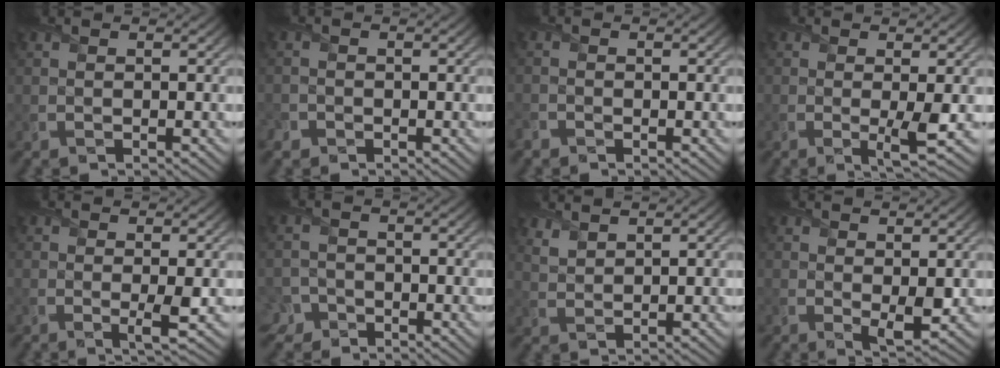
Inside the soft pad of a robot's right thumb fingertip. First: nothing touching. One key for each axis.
{"total": 1.4, "fx": -1.0, "fy": 1.0, "fz": 0.1, "tx": 0.003, "ty": -0.003, "tz": -0.022}
{"total": 1.1, "fx": -0.9, "fy": 0.6, "fz": 0.2, "tx": -0.005, "ty": -0.003, "tz": -0.022}
{"total": 2.7, "fx": -0.1, "fy": 0.2, "fz": 2.7, "tx": -0.053, "ty": -0.008, "tz": -0.002}
{"total": 2.1, "fx": 0.0, "fy": 0.2, "fz": 2.1, "tx": -0.040, "ty": -0.005, "tz": -0.003}
{"total": 3.3, "fx": -2.2, "fy": 2.2, "fz": 0.7, "tx": -0.017, "ty": 0.000, "tz": -0.047}
{"total": 2.6, "fx": 2.2, "fy": 0.8, "fz": 1.0, "tx": -0.030, "ty": -0.002, "tz": 0.053}
{"total": 2.7, "fx": 0.5, "fy": 1.1, "fz": 2.4, "tx": -0.043, "ty": -0.012, "tz": 0.013}